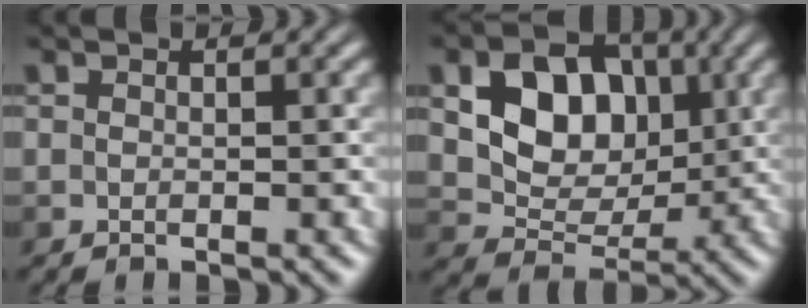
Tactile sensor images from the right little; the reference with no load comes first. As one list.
[{"total": 7.7, "force": [1.2, 5.8, 5.0], "torque": [-0.091, -0.003, 0.013]}]